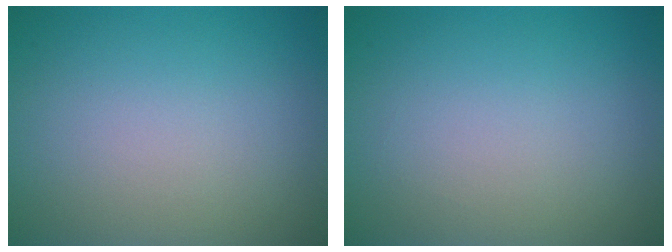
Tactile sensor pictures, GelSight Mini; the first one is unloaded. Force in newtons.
{"total": 0.0}